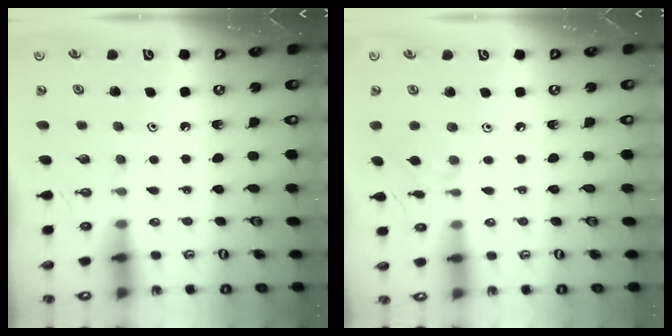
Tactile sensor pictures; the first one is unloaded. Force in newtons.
{"total": 1.9, "press": 1.9, "slide": 0.5}